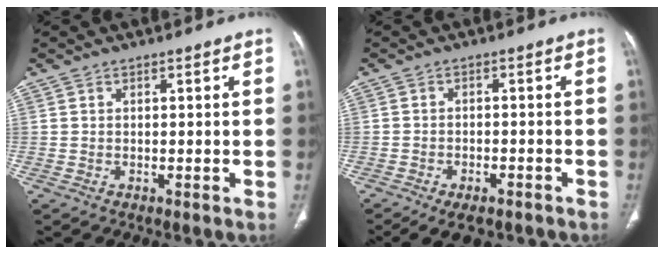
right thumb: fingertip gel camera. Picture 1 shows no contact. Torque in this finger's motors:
{"motor_torque": [4.06, 0.44, 0.80, -1.55, 0.07]}